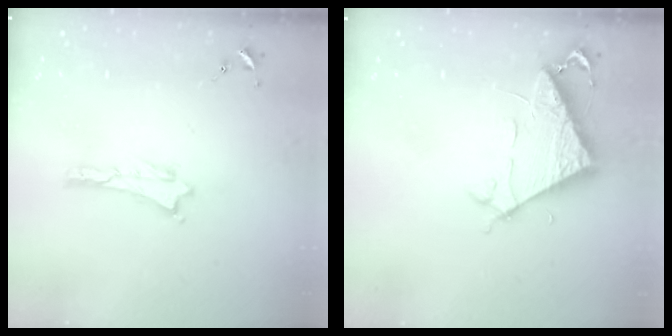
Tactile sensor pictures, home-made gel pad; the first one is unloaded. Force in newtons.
{"total": 7.1, "press": 7.0, "slide": 0.5}